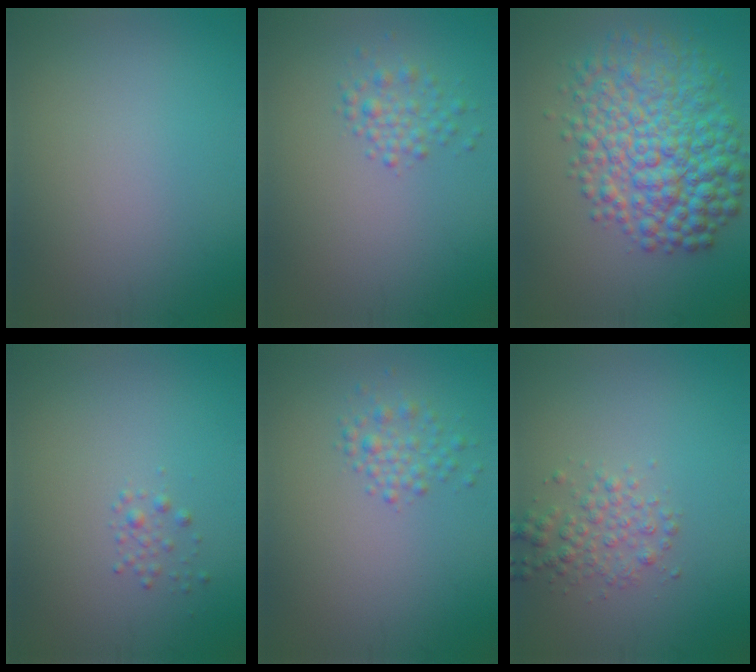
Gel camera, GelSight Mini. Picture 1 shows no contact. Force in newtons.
{"total": 1.9, "press": 1.9, "slide": 0.1}
{"total": 9.5, "press": 9.5, "slide": 0.1}
{"total": 0.9, "press": 0.9, "slide": 0.1}
{"total": 1.9, "press": 1.9, "slide": 0.1}
{"total": 2.4, "press": 2.4, "slide": 0.0}